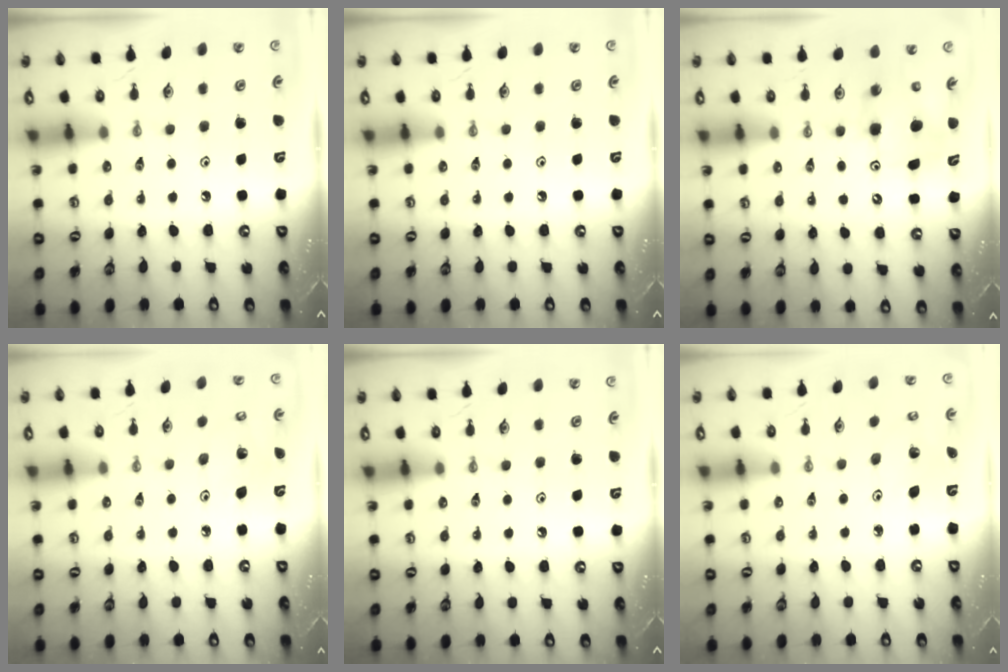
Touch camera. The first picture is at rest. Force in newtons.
{"total": 0.0}
{"total": 8.1, "press": 7.9, "slide": 1.6}
{"total": 3.7, "press": 3.4, "slide": 1.3}
{"total": 0.0}
{"total": 2.6, "press": 2.6, "slide": 0.2}